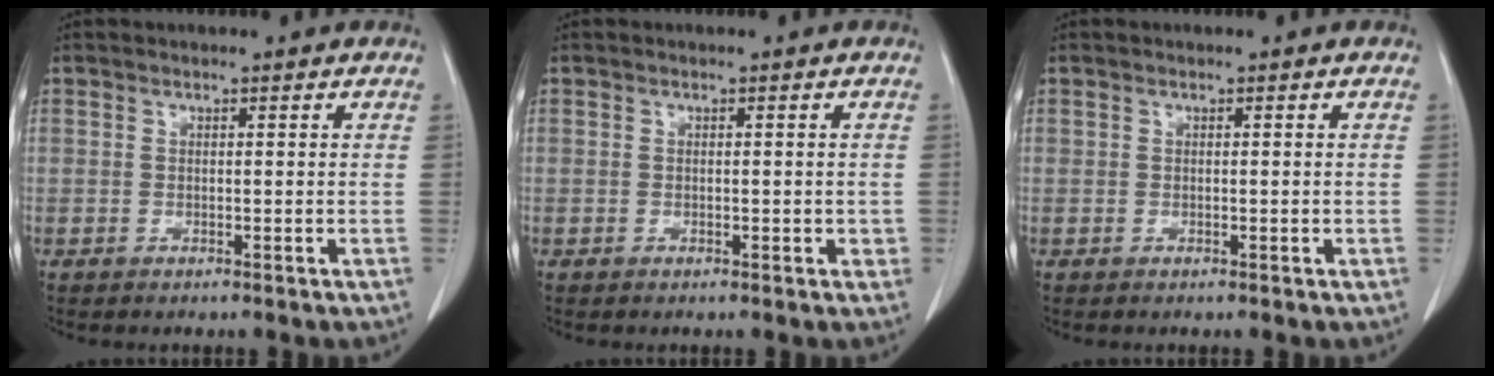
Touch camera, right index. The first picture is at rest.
{"total": 1.4, "force": [-0.3, 0.7, 1.2], "torque": [-0.013, 0.003, 0.000]}
{"total": 0.0}